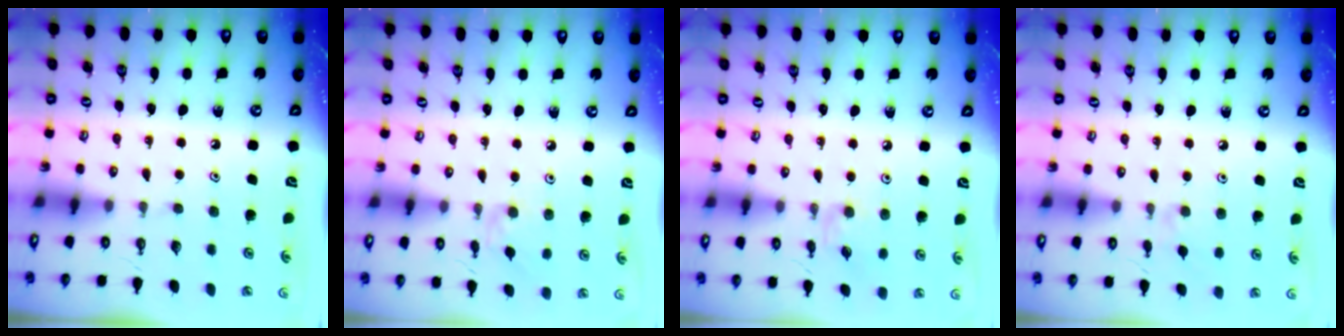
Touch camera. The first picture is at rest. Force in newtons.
{"total": 1.4, "press": 1.4, "slide": 0.4}
{"total": 2.7, "press": 2.7, "slide": 0.4}
{"total": 1.1, "press": 1.0, "slide": 0.4}